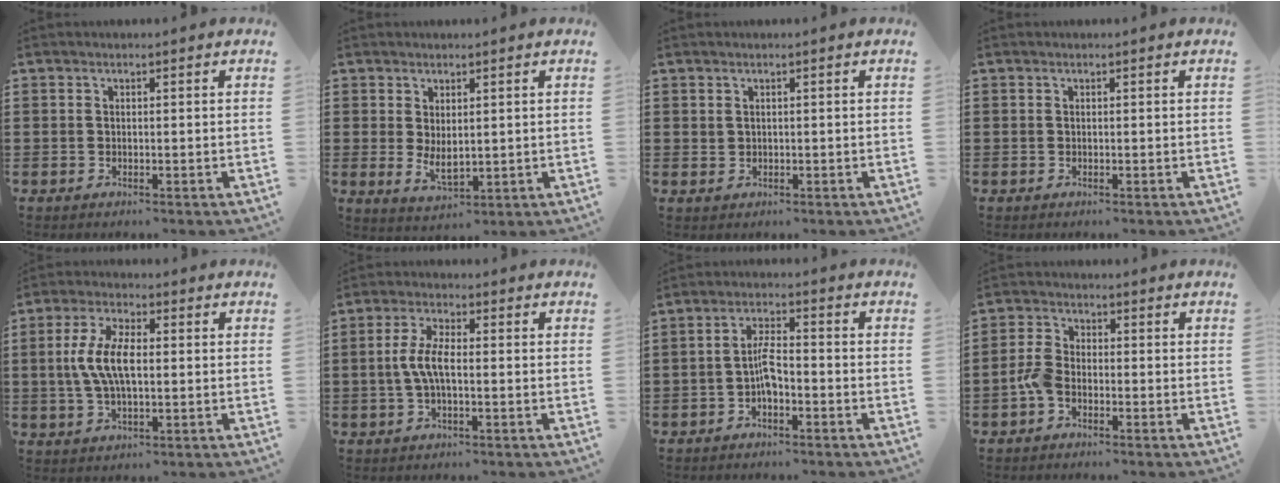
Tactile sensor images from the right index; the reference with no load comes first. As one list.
[{"total": 3.4, "force": [0.6, 1.7, 2.9], "torque": [-0.056, 0.001, 0.012]}, {"total": 0.7, "force": [0.4, 0.6, 0.2], "torque": [-0.007, 0.001, 0.008]}, {"total": 0.0}, {"total": 7.7, "force": [0.1, 3.1, 7.0], "torque": [-0.166, -0.003, -0.009]}, {"total": 5.2, "force": [-0.6, 1.8, 4.9], "torque": [-0.115, -0.005, -0.020]}, {"total": 4.3, "force": [-1.5, 1.6, 3.7], "torque": [-0.081, 0.006, -0.032]}, {"total": 4.7, "force": [-2.1, 2.8, 3.1], "torque": [-0.092, 0.000, -0.049]}]